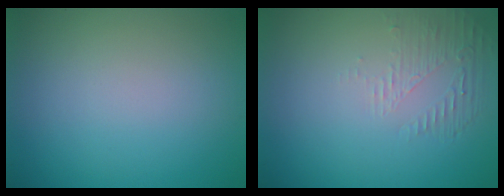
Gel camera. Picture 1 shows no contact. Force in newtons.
{"total": 1.6, "press": 0.4, "slide": 1.6}